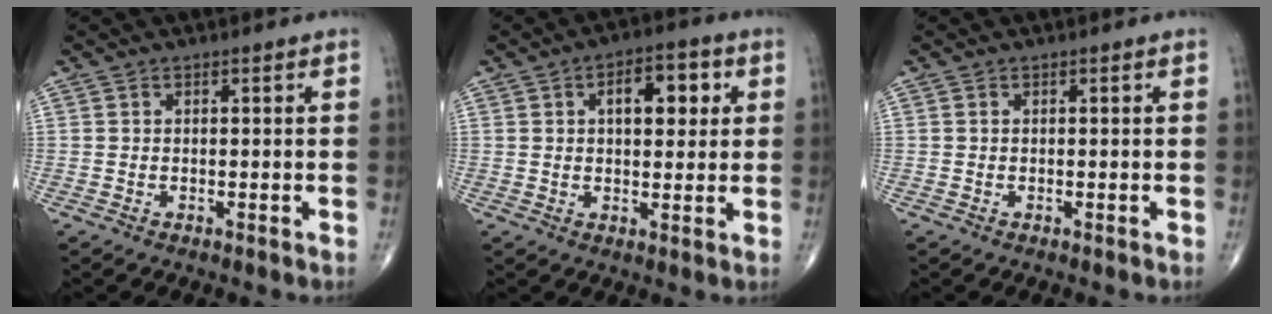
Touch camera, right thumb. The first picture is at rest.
{"total": 8.8, "force": [2.4, 4.6, 7.2], "torque": [-0.074, 0.007, 0.031]}
{"total": 0.0}